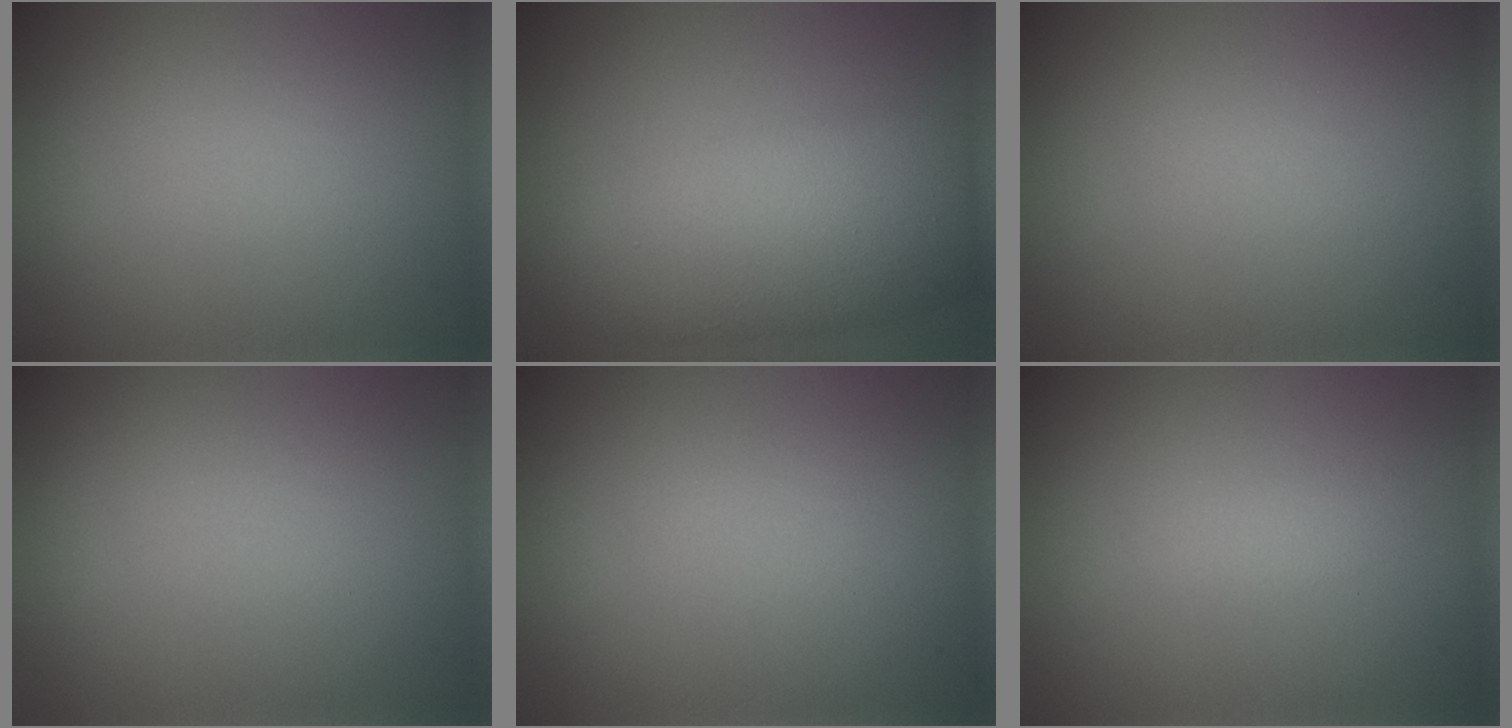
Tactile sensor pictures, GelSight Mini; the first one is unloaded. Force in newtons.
{"total": 7.9, "press": 7.9, "slide": 0.1}
{"total": 0.0}
{"total": 0.0}
{"total": 0.0}
{"total": 1.0, "press": 1.0, "slide": 0.0}